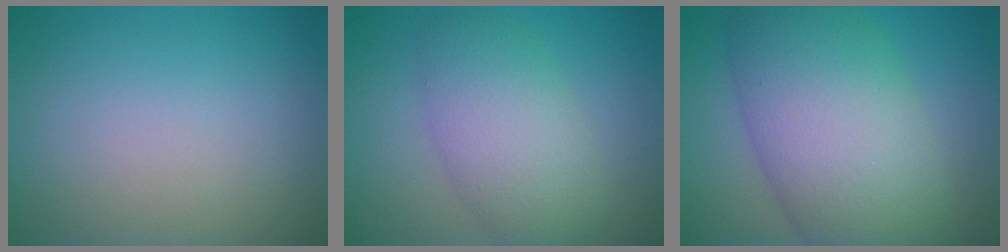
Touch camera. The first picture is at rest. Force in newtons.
{"total": 5.9, "press": 5.9, "slide": 0.2}
{"total": 11.6, "press": 11.6, "slide": 0.3}